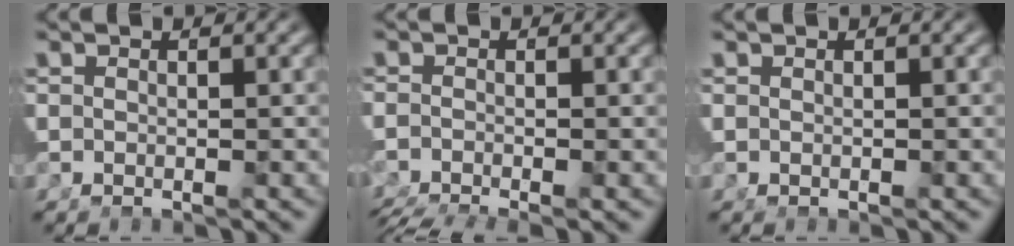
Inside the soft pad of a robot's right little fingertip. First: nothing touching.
{"total": 5.3, "force": [-4.3, 2.1, 2.2], "torque": [-0.037, -0.021, -0.061]}
{"total": 0.0}